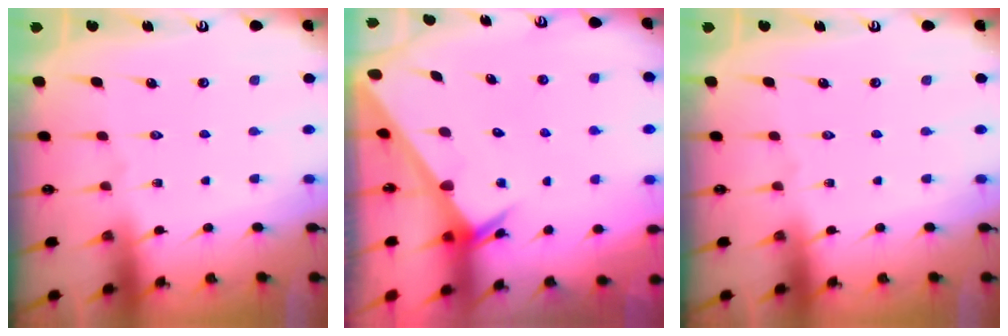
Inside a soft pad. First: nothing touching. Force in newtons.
{"total": 2.6, "press": 2.6, "slide": 0.1}
{"total": 0.0}